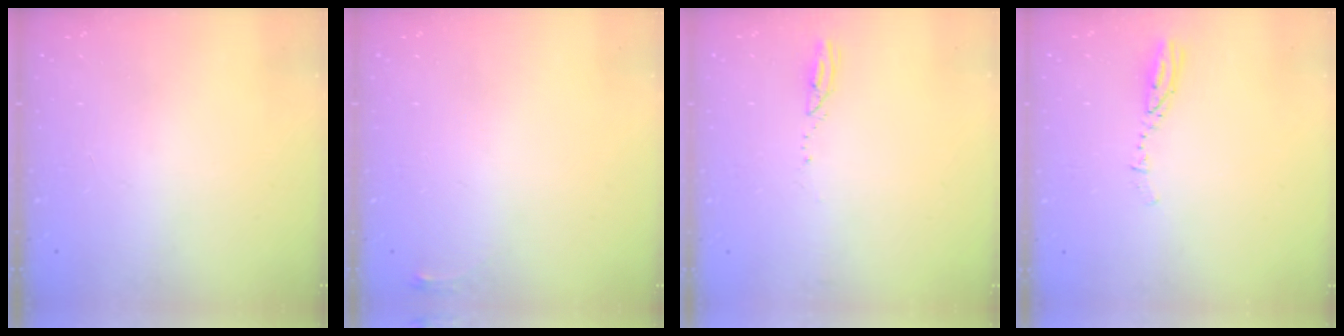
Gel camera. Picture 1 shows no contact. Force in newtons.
{"total": 3.6, "press": 3.6, "slide": 0.5}
{"total": 2.4, "press": 2.4, "slide": 0.3}
{"total": 3.4, "press": 3.4, "slide": 0.2}